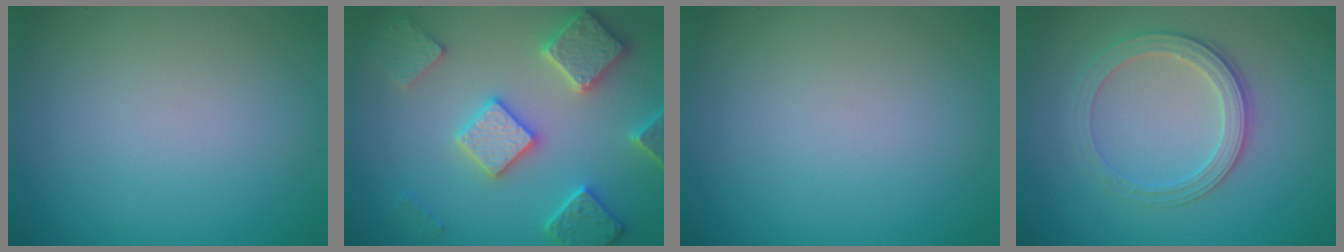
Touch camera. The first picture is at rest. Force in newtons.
{"total": 5.7, "press": 5.6, "slide": 1.3}
{"total": 0.0}
{"total": 2.8, "press": 2.7, "slide": 0.7}